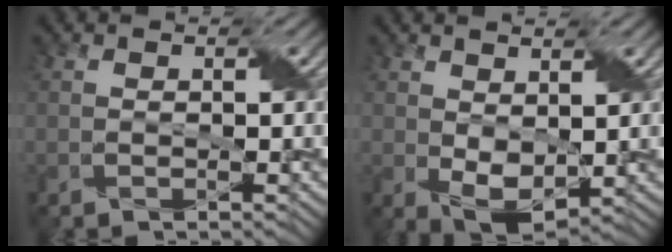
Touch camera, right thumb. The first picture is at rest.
{"total": 4.7, "force": [0.8, 2.8, 3.6], "torque": [-0.082, -0.006, 0.020]}